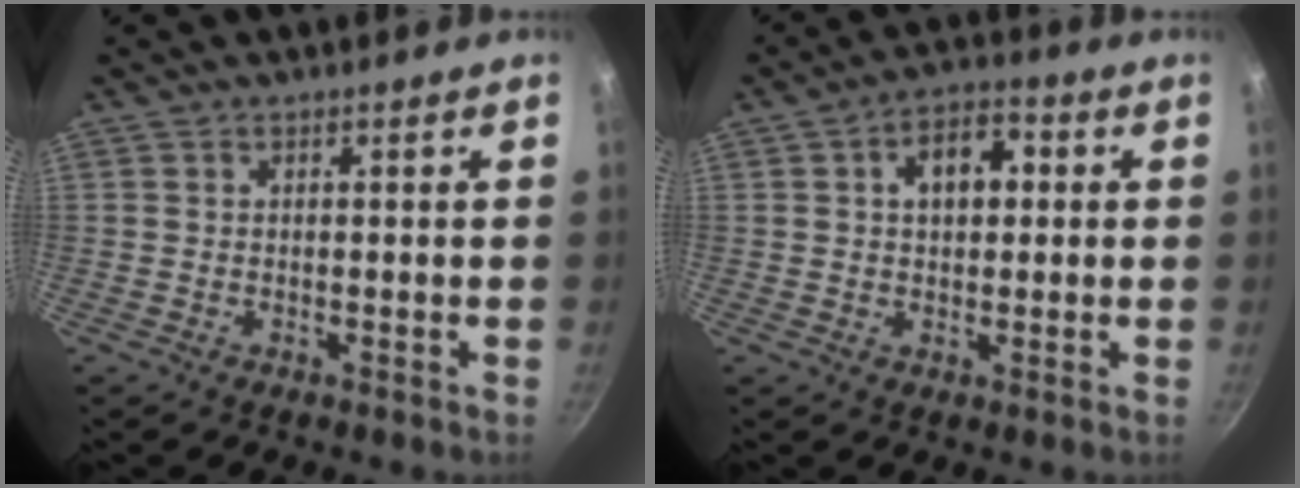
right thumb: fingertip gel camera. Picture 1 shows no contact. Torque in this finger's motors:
{"motor_torque": [-0.68, 0.87, 0.20, 0.42, 0.03]}